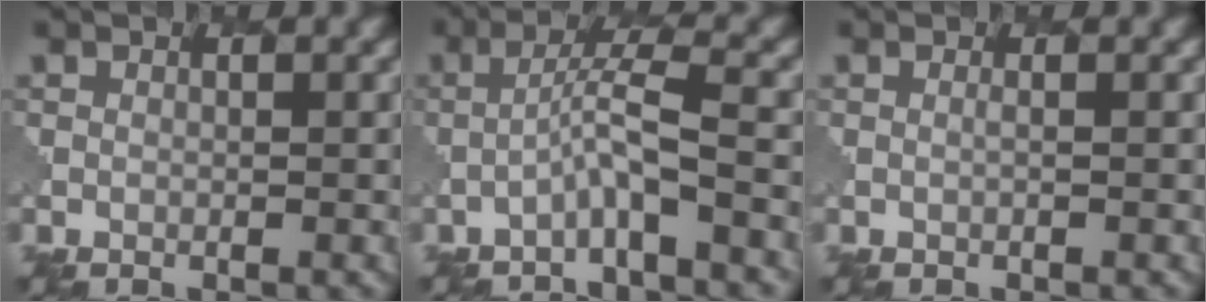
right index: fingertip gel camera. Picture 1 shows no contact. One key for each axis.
{"total": 3.2, "fx": -1.5, "fy": 0.1, "fz": 2.9, "tx": -0.054, "ty": 0.016, "tz": -0.033}
{"total": 0.5, "fx": 0.2, "fy": 0.1, "fz": 0.5, "tx": -0.004, "ty": 0.000, "tz": 0.000}